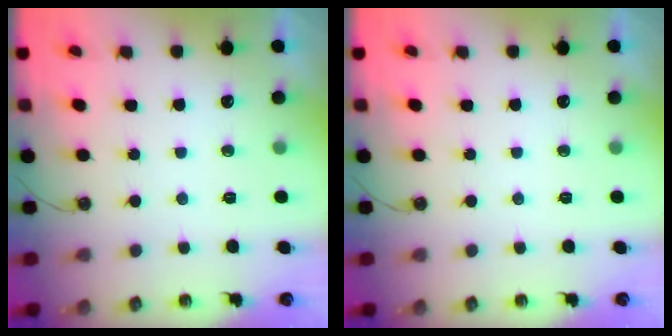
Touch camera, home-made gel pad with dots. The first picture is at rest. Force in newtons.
{"total": 0.0}